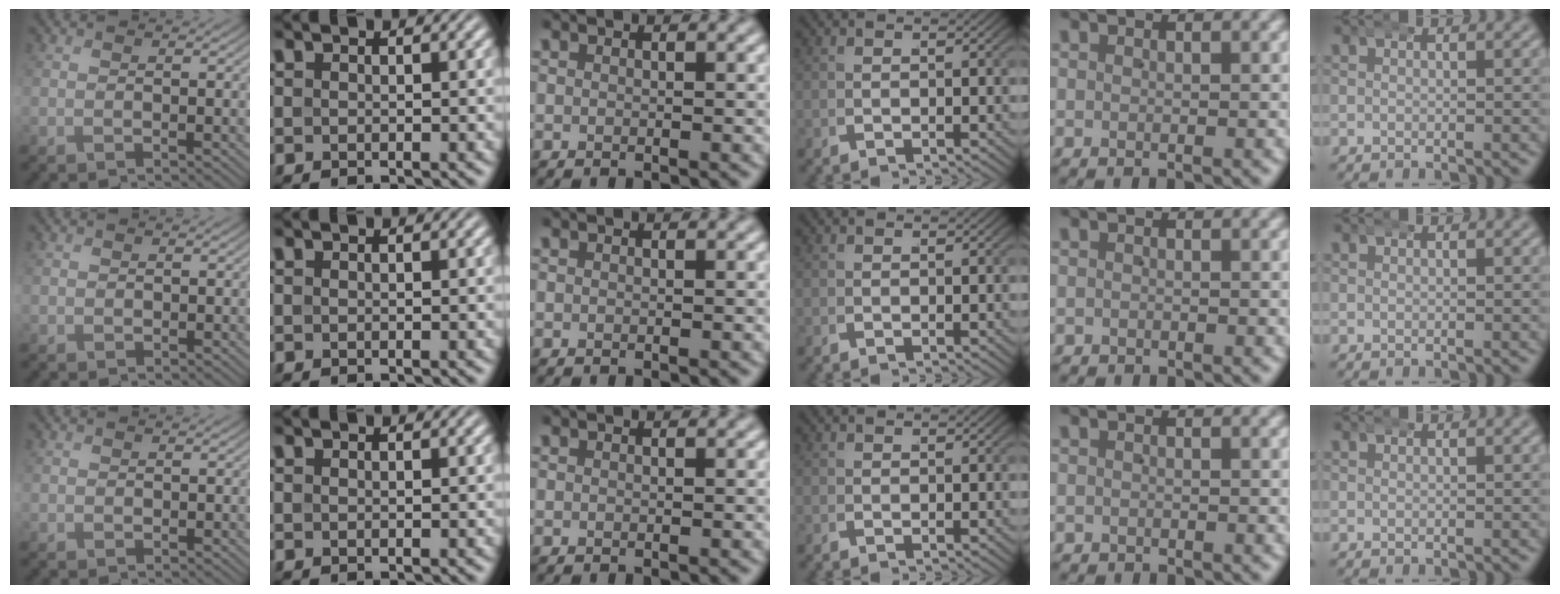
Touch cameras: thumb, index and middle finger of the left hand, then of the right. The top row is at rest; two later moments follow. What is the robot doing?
{"motion": "wrap", "object": "aluminum foil"}